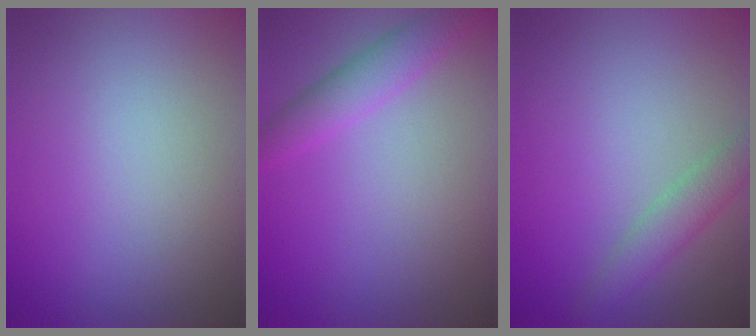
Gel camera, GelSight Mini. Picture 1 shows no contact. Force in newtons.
{"total": 2.9, "press": 2.9, "slide": 0.1}
{"total": 2.4, "press": 2.4, "slide": 0.1}